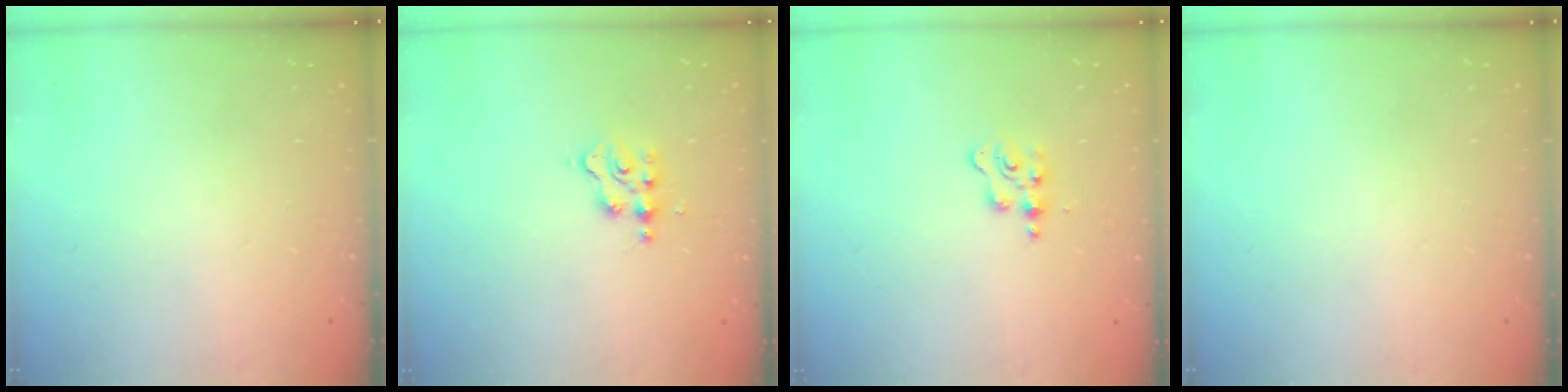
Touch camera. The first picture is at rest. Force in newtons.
{"total": 2.7, "press": 2.6, "slide": 0.3}
{"total": 2.4, "press": 2.4, "slide": 0.3}
{"total": 0.0}